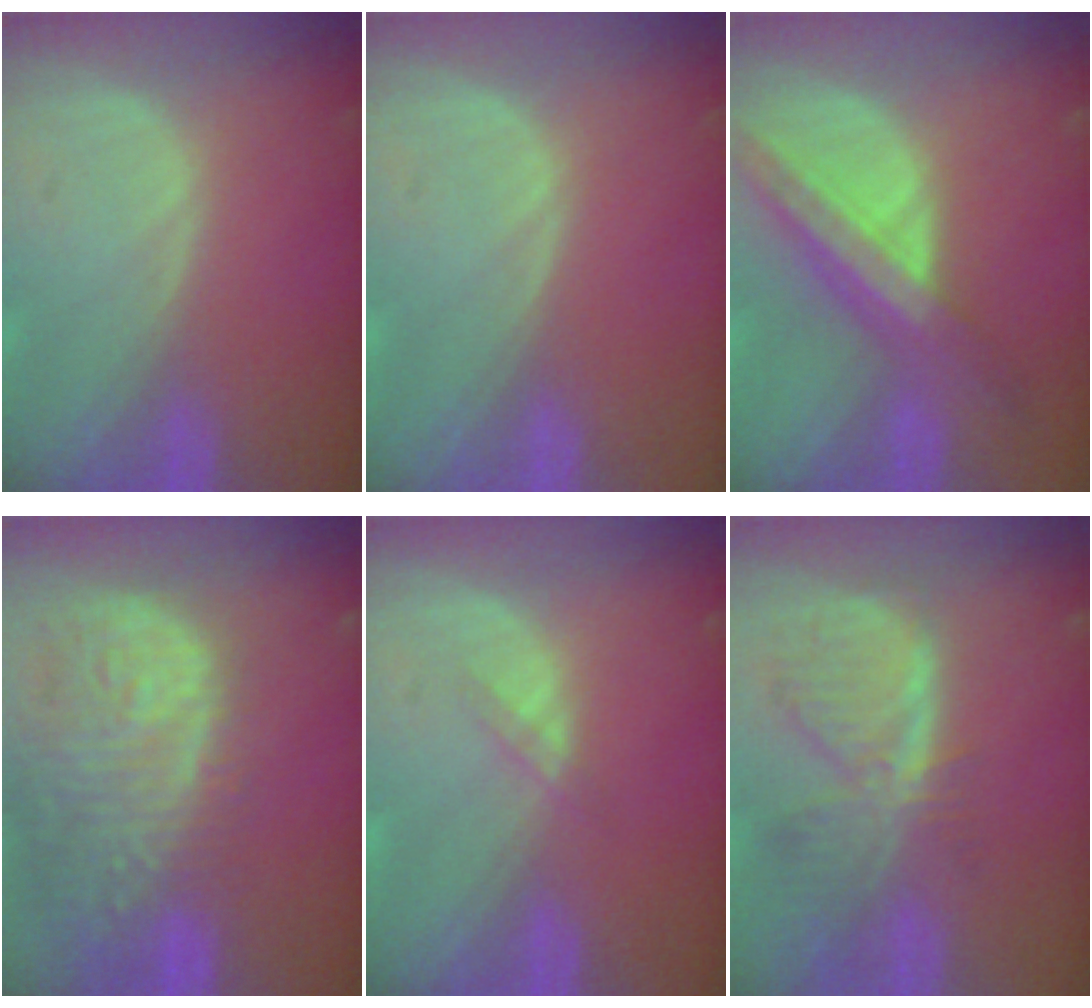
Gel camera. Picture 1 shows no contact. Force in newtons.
{"total": 0.0}
{"total": 8.8, "press": 7.7, "slide": 4.3}
{"total": 14.2, "press": 11.7, "slide": 8.1}
{"total": 1.3, "press": 1.3, "slide": 0.2}
{"total": 8.1, "press": 7.0, "slide": 4.0}